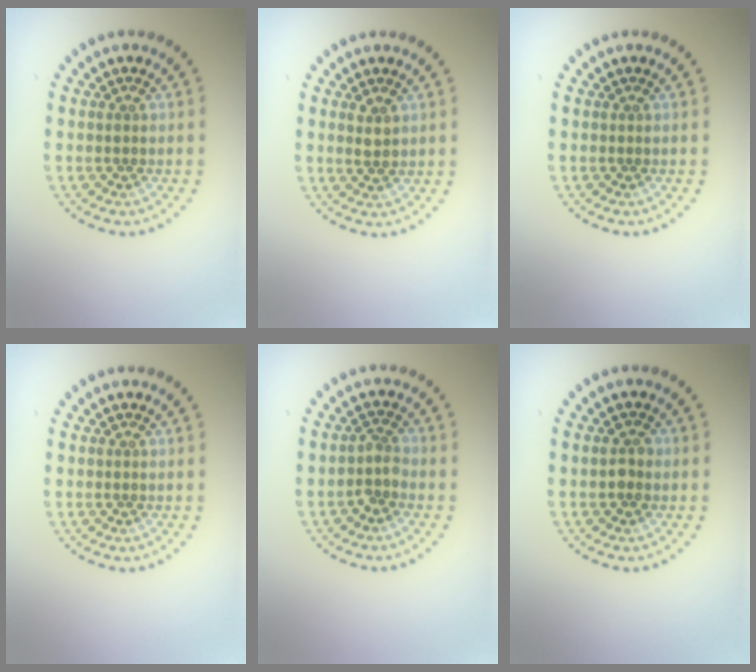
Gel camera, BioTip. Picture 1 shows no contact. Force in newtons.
{"total": 1.5, "press": 1.4, "slide": 0.4}
{"total": 0.0}
{"total": 0.0}
{"total": 1.7, "press": 1.3, "slide": 1.2}
{"total": 1.5, "press": 1.5, "slide": 0.1}